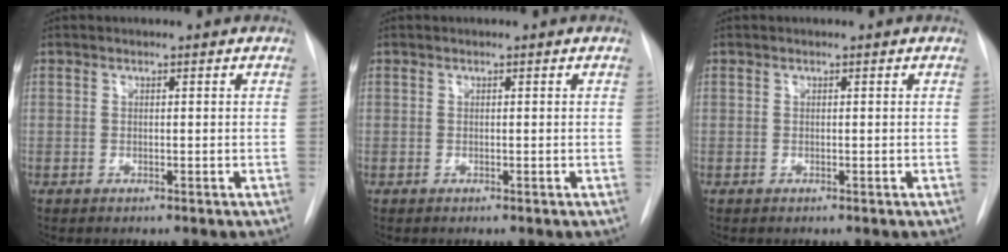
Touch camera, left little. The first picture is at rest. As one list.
[{"total": 0.0}, {"total": 0.0}]